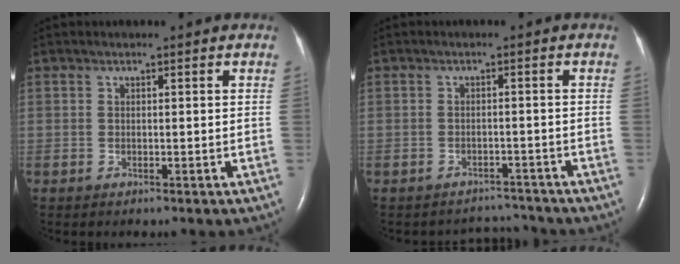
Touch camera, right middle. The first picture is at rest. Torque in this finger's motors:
{"motor_torque": [0.01, -0.11, -0.07, -0.02]}